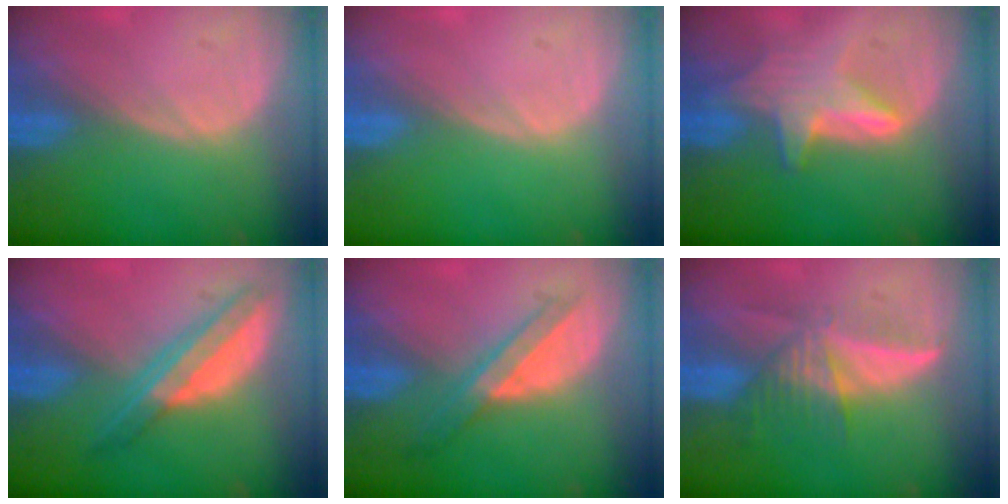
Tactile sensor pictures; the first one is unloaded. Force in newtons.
{"total": 0.0}
{"total": 6.3, "press": 6.1, "slide": 1.7}
{"total": 6.6, "press": 5.8, "slide": 3.2}
{"total": 5.8, "press": 5.3, "slide": 2.4}
{"total": 6.0, "press": 5.8, "slide": 1.6}